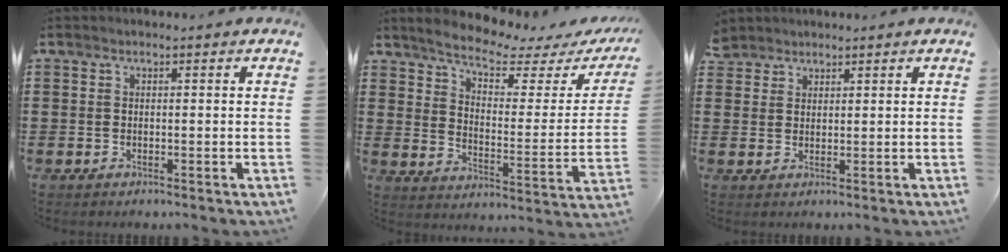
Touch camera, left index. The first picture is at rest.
{"total": 5.5, "force": [4.7, 0.9, 2.8], "torque": [-0.073, -0.029, 0.072]}
{"total": 2.3, "force": [2.0, 1.2, -0.1], "torque": [-0.006, 0.008, 0.039]}